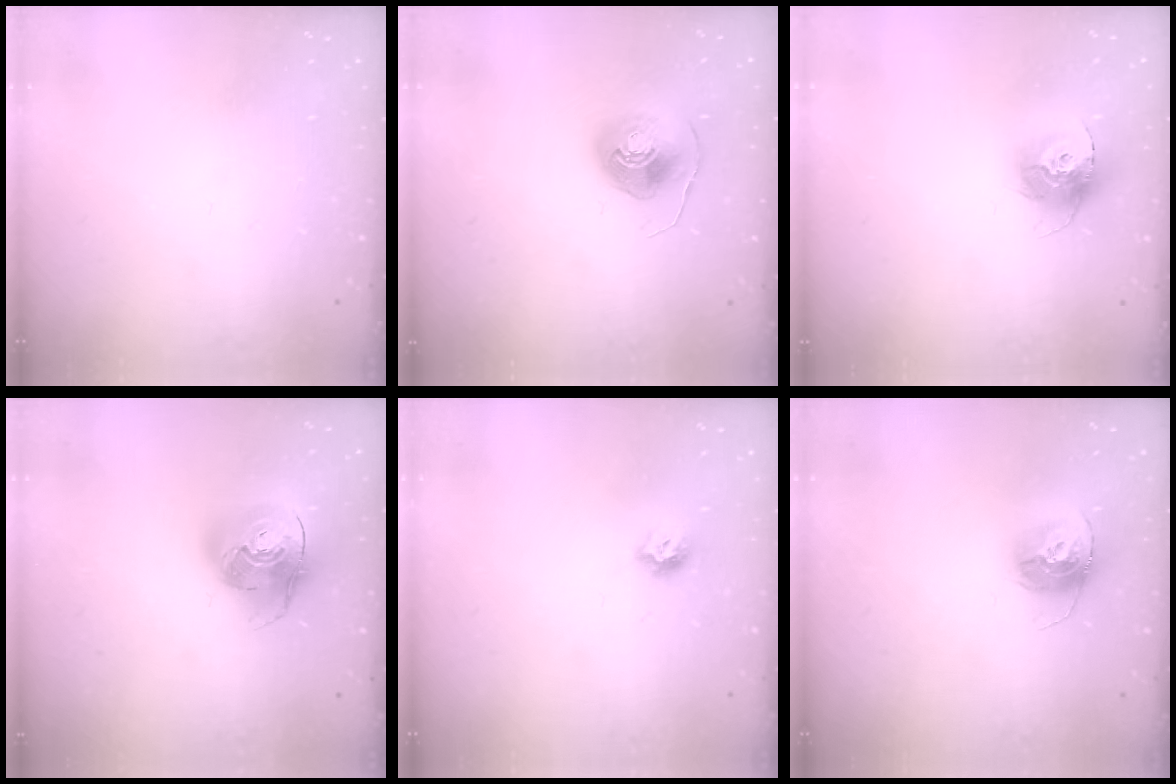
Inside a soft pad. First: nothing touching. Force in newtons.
{"total": 9.1, "press": 9.1, "slide": 0.4}
{"total": 13.4, "press": 13.3, "slide": 1.2}
{"total": 13.7, "press": 13.6, "slide": 1.7}
{"total": 6.4, "press": 6.4, "slide": 0.8}
{"total": 13.1, "press": 13.0, "slide": 1.1}